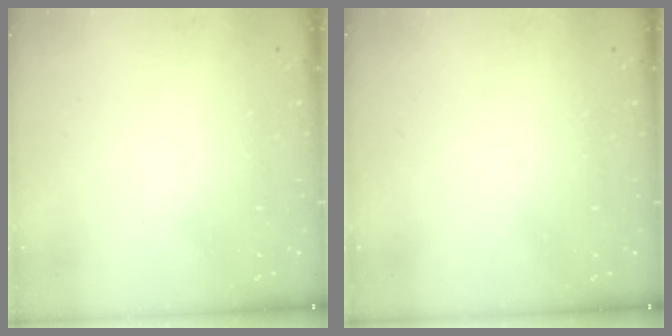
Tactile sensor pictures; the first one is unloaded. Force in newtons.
{"total": 0.0}